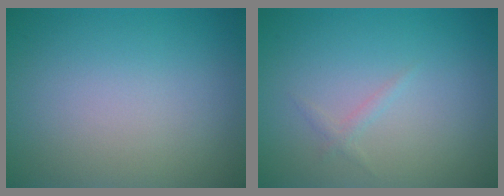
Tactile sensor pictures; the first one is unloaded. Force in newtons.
{"total": 0.7, "press": 0.7, "slide": 0.1}